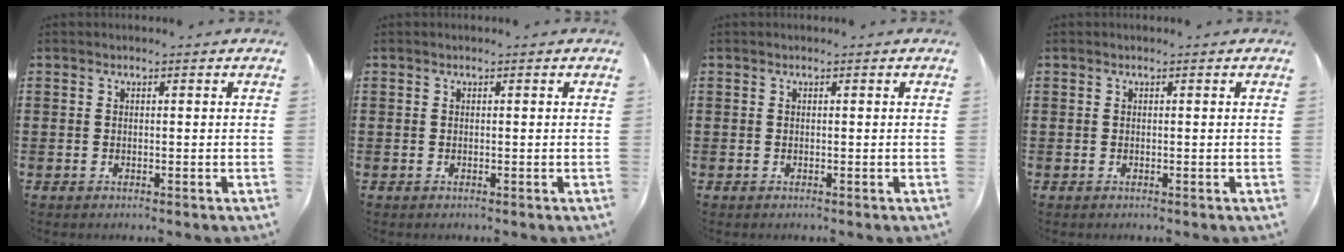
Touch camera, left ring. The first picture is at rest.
{"total": 0.0}
{"total": 0.0}
{"total": 0.0}